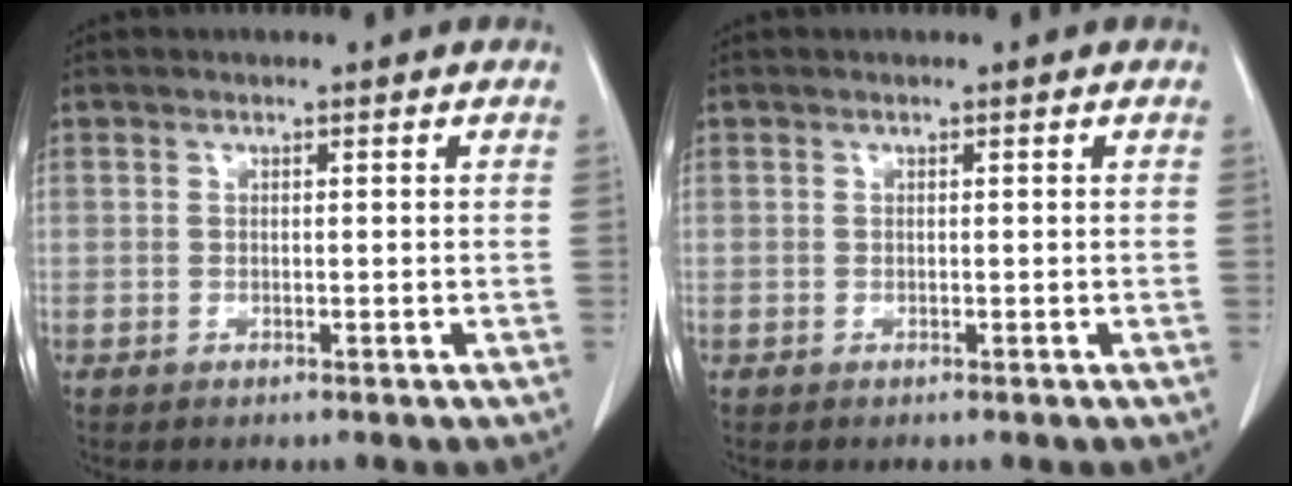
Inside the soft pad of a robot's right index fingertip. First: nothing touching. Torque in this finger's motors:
{"motor_torque": [0.00, 0.00, 0.00, 0.00]}